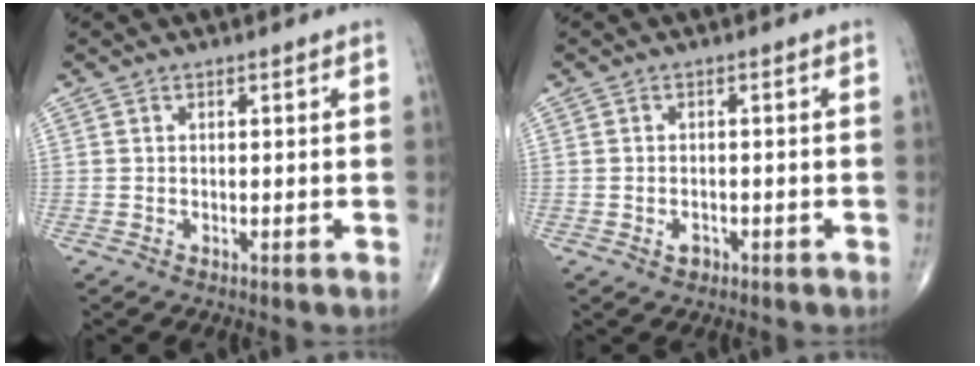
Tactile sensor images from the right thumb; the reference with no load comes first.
{"total": 1.8, "force": [-0.9, 1.2, 1.0], "torque": [-0.014, 0.004, -0.012]}